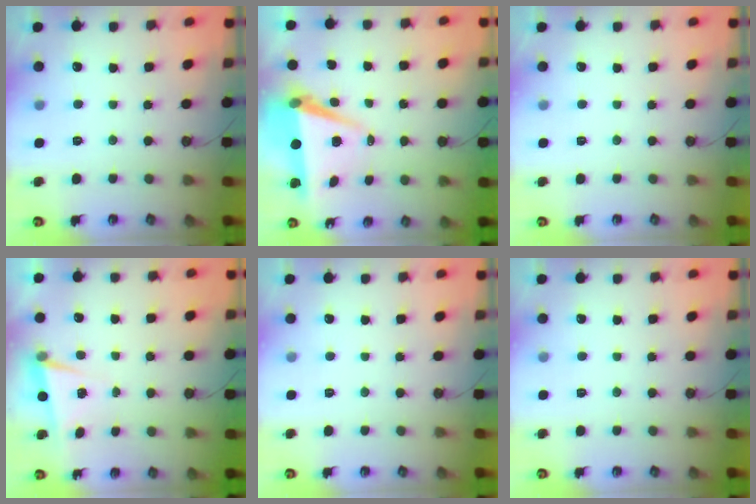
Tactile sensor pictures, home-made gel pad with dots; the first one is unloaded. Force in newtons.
{"total": 7.4, "press": 6.0, "slide": 4.3}
{"total": 0.0}
{"total": 3.0, "press": 2.3, "slide": 1.9}
{"total": 0.0}
{"total": 0.0}